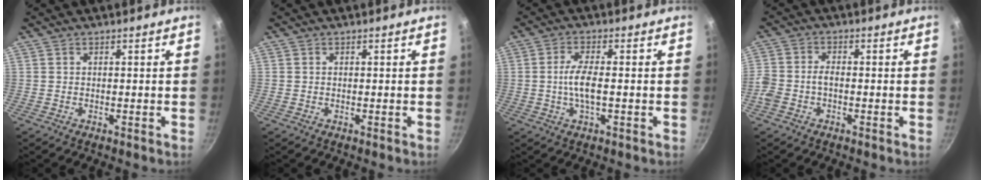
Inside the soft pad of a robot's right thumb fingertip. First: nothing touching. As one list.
[{"total": 0.0}, {"total": 5.5, "force": [-0.6, 1.7, 5.2], "torque": [-0.112, 0.005, -0.014]}, {"total": 4.8, "force": [-1.8, 3.0, 3.2], "torque": [-0.070, 0.022, -0.043]}]